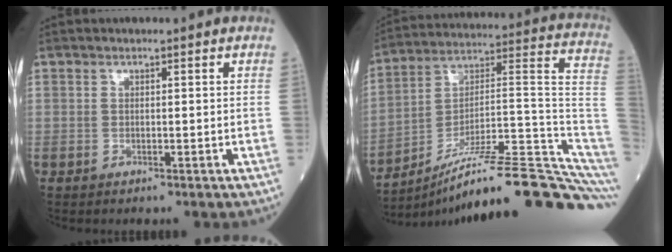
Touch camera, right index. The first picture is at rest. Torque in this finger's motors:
{"motor_torque": [-0.62, -1.28, 0.25, 0.07]}